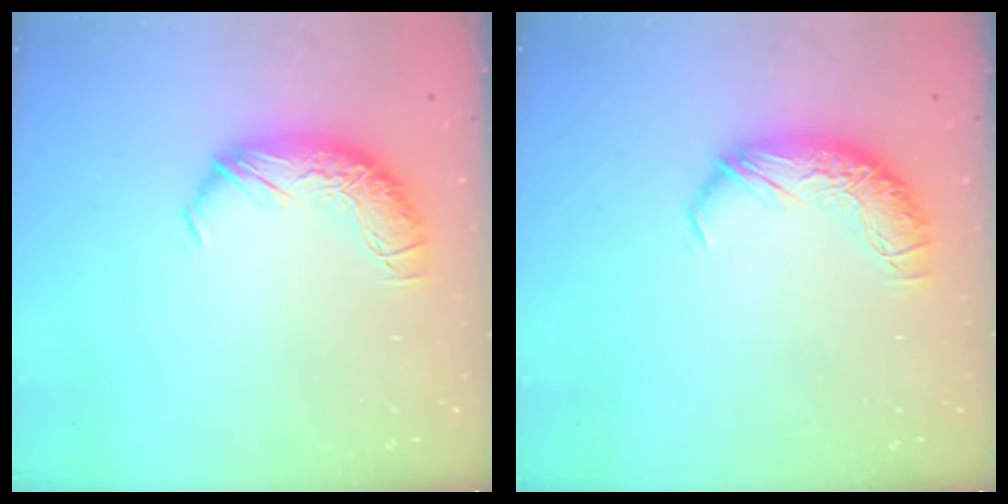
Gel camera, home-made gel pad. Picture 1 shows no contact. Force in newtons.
{"total": 0.0}